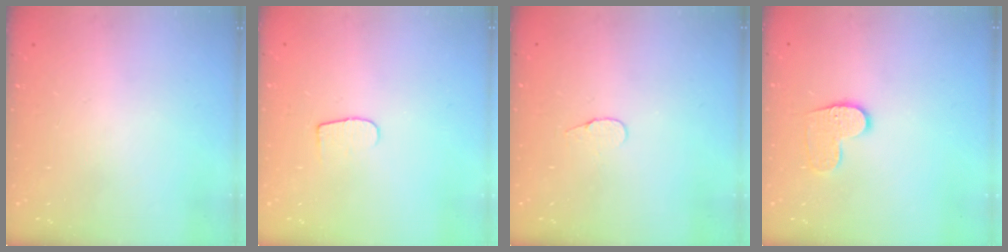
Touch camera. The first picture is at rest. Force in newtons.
{"total": 5.2, "press": 5.1, "slide": 0.6}
{"total": 4.0, "press": 4.0, "slide": 0.4}
{"total": 9.2, "press": 9.2, "slide": 0.3}